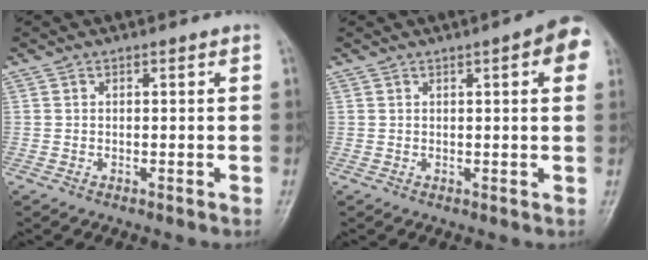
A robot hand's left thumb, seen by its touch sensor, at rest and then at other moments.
{"total": 6.1, "force": [2.2, 1.5, 5.4], "torque": [-0.054, 0.004, 0.018]}